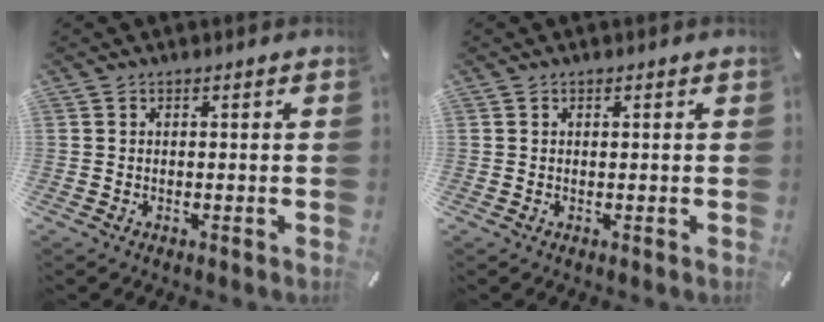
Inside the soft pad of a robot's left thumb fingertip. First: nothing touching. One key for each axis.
{"total": 0.0}